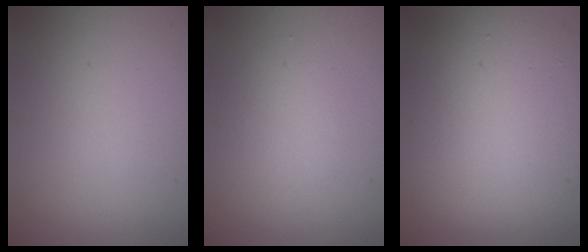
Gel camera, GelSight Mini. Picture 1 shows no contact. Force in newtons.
{"total": 2.1, "press": 2.1, "slide": 0.1}
{"total": 11.4, "press": 11.4, "slide": 0.8}